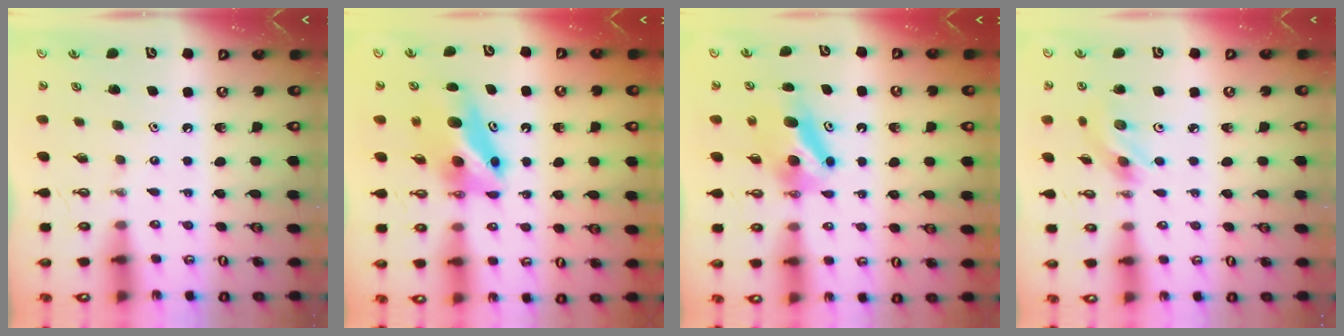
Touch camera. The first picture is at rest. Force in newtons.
{"total": 6.7, "press": 6.6, "slide": 1.1}
{"total": 7.6, "press": 6.8, "slide": 3.5}
{"total": 5.8, "press": 5.8, "slide": 0.7}